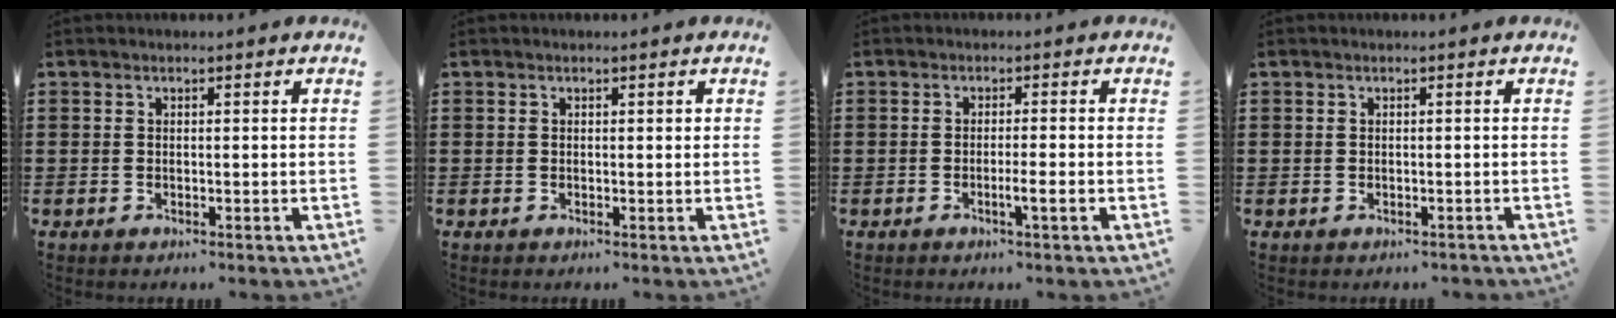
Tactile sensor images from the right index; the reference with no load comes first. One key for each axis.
{"total": 0.0}
{"total": 2.6, "fx": -1.0, "fy": -0.3, "fz": 2.4, "tx": -0.039, "ty": -0.007, "tz": -0.020}
{"total": 0.6, "fx": -0.2, "fy": 0.6, "fz": 0.0, "tx": -0.002, "ty": 0.004, "tz": -0.006}